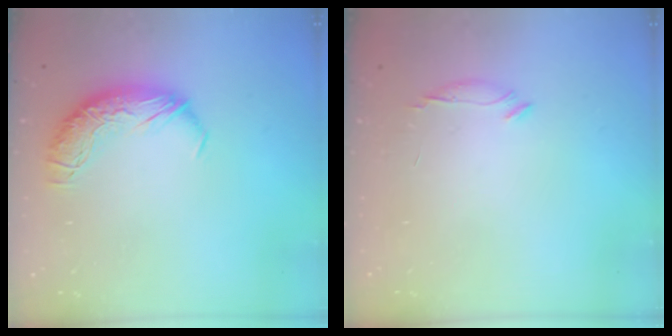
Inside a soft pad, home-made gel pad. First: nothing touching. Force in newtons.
{"total": 6.5, "press": 6.4, "slide": 1.1}